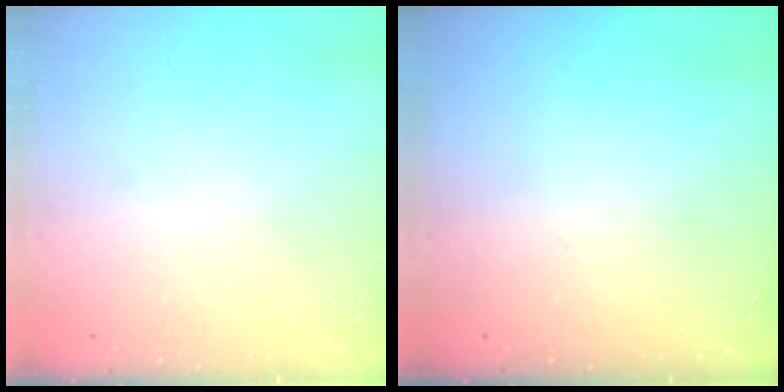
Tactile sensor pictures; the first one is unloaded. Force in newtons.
{"total": 0.0}